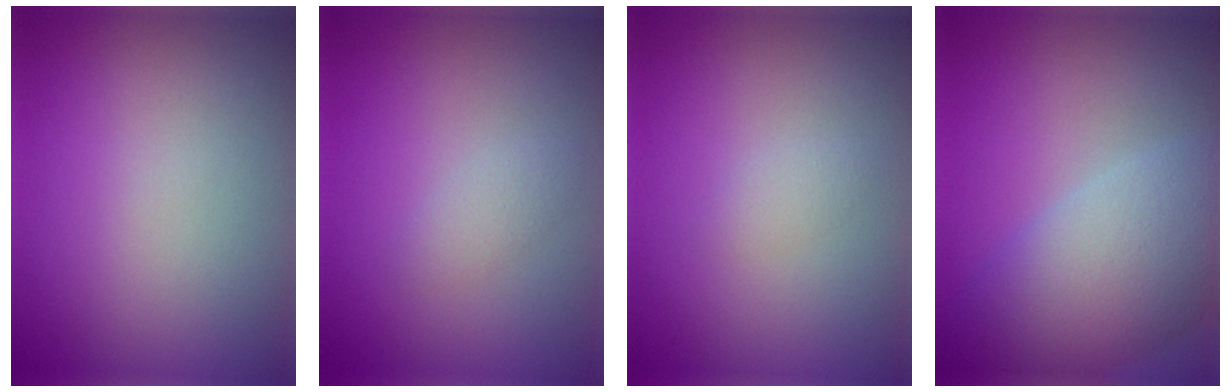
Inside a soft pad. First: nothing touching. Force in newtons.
{"total": 1.2, "press": 1.2, "slide": 0.0}
{"total": 0.9, "press": 0.9, "slide": 0.0}
{"total": 8.2, "press": 8.2, "slide": 0.5}